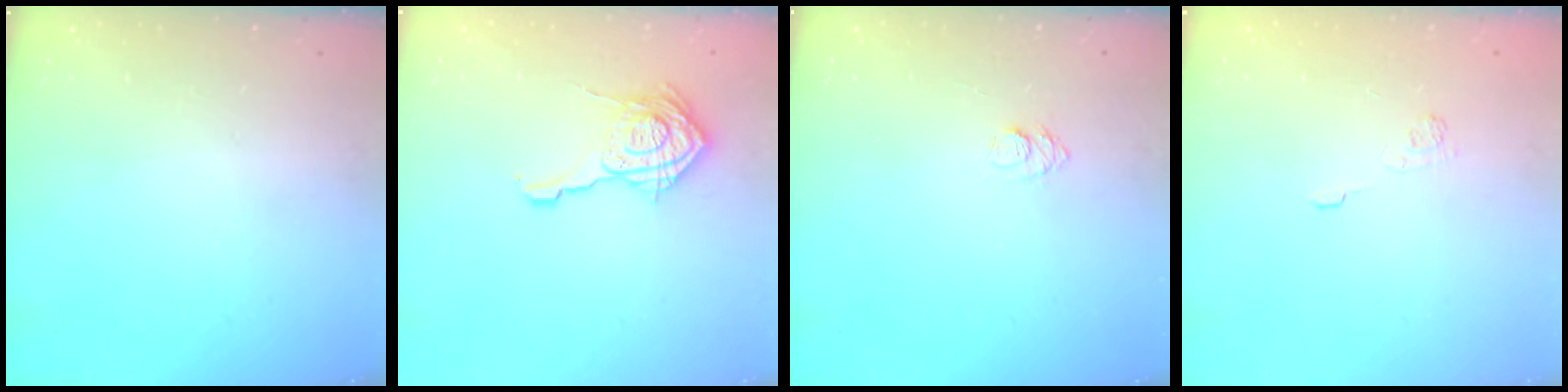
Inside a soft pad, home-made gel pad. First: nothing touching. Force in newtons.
{"total": 15.4, "press": 15.4, "slide": 0.7}
{"total": 5.0, "press": 5.0, "slide": 0.5}
{"total": 2.3, "press": 1.8, "slide": 1.3}